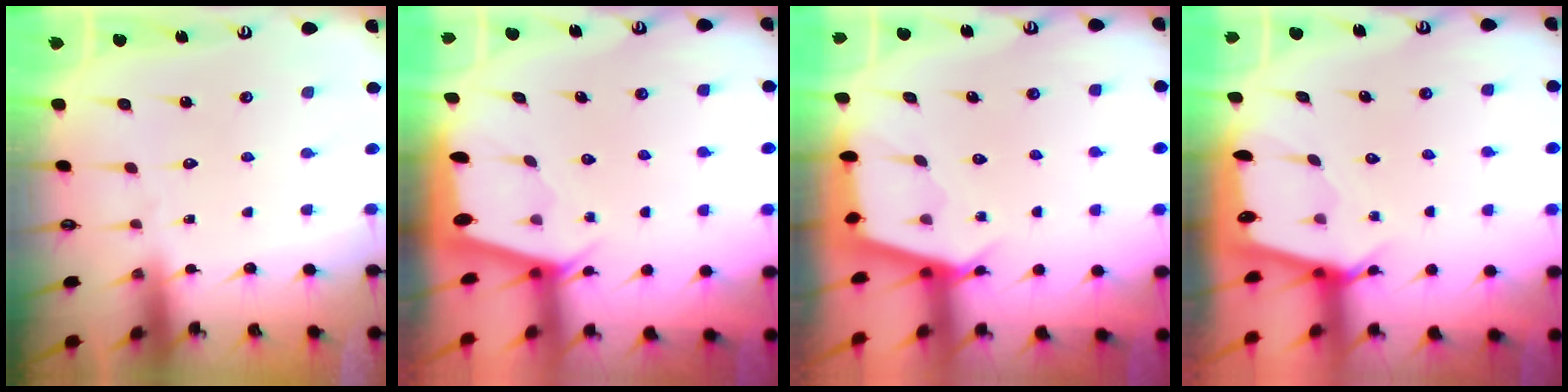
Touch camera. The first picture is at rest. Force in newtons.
{"total": 2.0, "press": 1.9, "slide": 0.3}
{"total": 2.7, "press": 2.7, "slide": 0.3}
{"total": 2.4, "press": 2.4, "slide": 0.2}